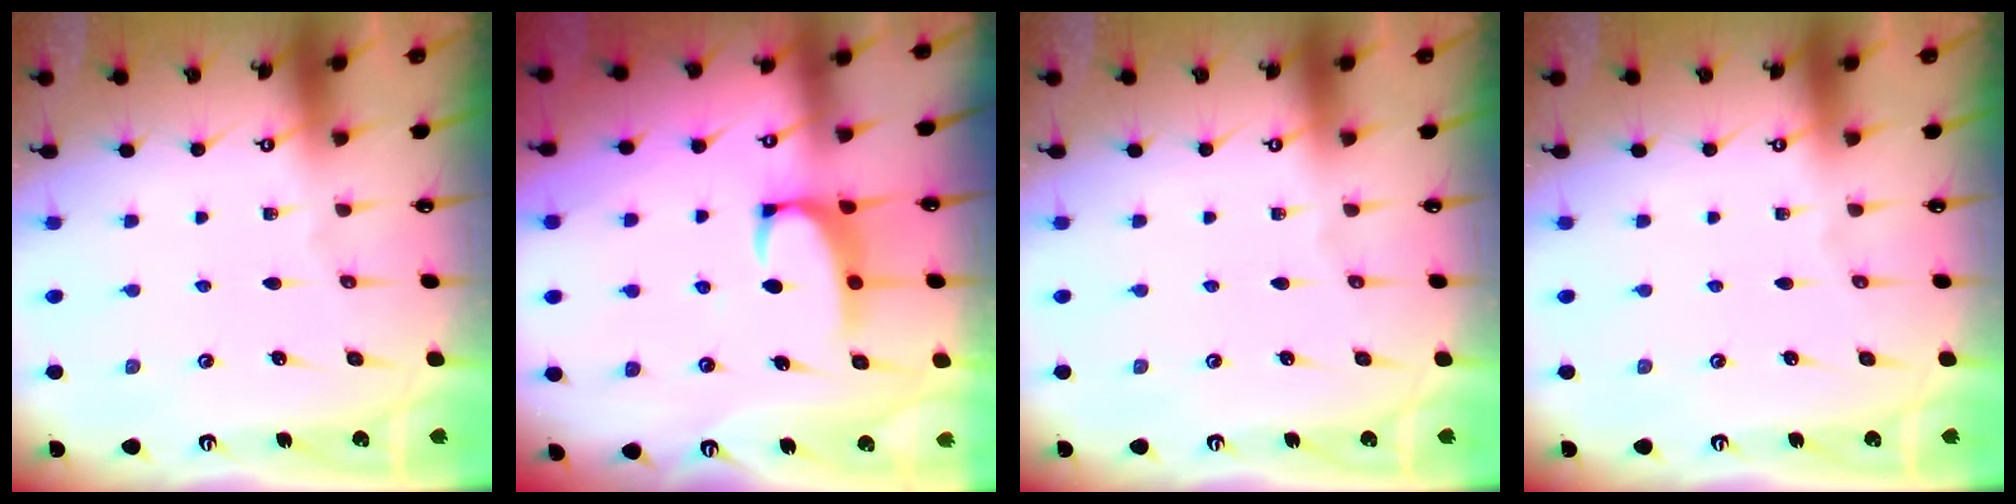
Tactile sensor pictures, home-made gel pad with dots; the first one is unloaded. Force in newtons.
{"total": 2.5, "press": 2.4, "slide": 0.8}
{"total": 0.0}
{"total": 0.0}